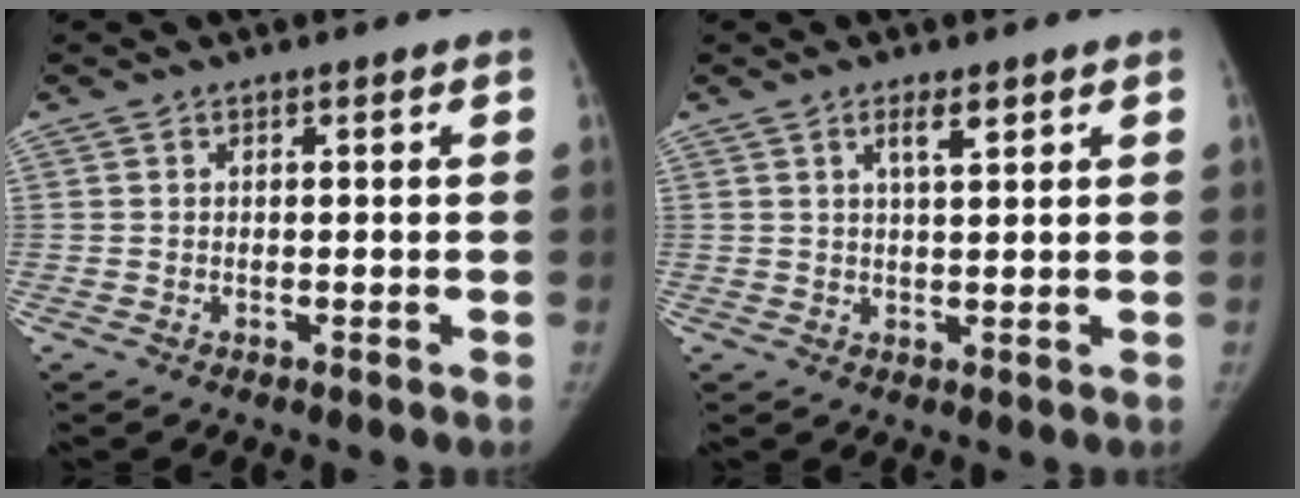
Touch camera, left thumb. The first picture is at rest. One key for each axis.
{"total": 3.3, "fx": 1.9, "fy": 0.9, "fz": 2.6, "tx": -0.041, "ty": -0.010, "tz": 0.035}